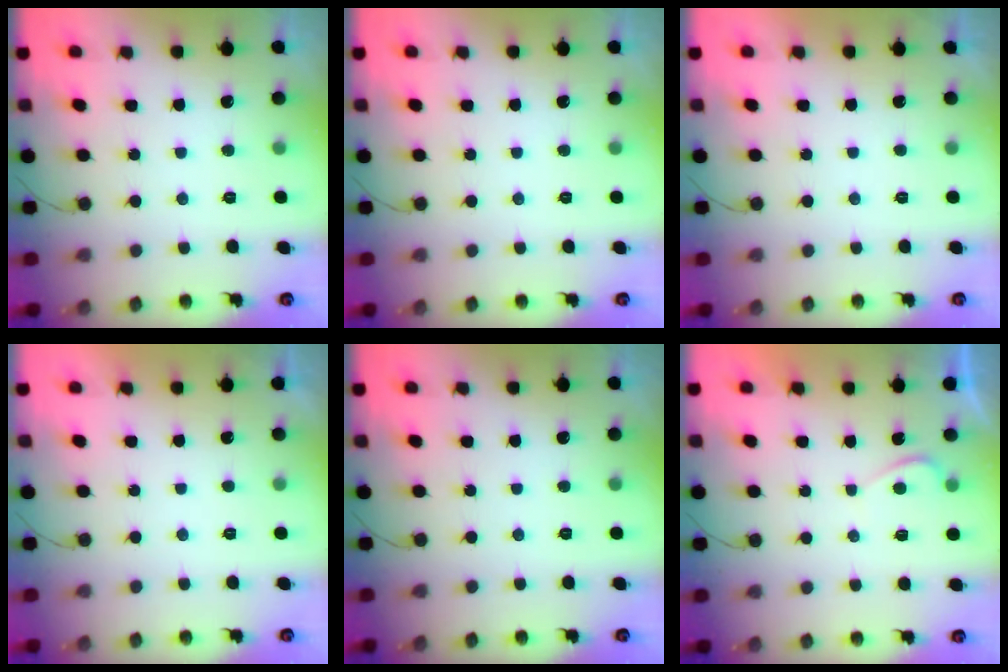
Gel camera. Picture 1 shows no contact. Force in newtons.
{"total": 0.0}
{"total": 2.3, "press": 2.3, "slide": 0.3}
{"total": 2.1, "press": 2.1, "slide": 0.4}
{"total": 0.0}
{"total": 0.7, "press": 0.6, "slide": 0.4}